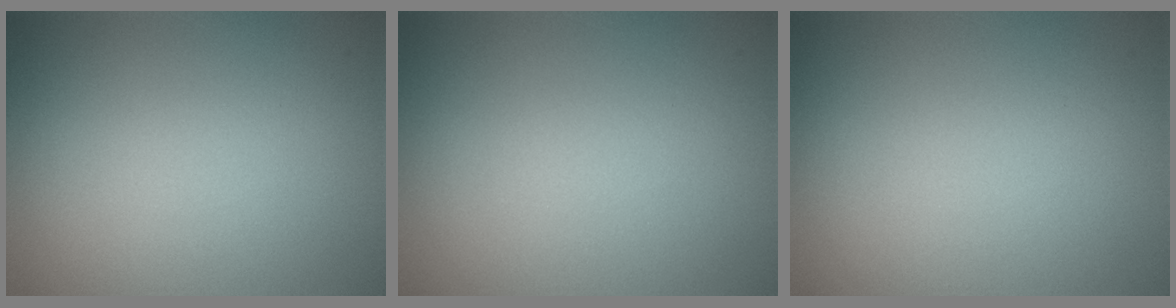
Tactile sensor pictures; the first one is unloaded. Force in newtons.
{"total": 0.0}
{"total": 0.0}